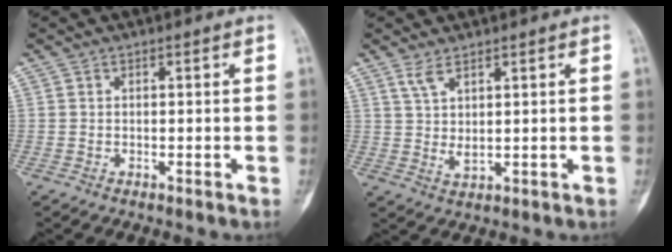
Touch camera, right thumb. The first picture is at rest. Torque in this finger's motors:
{"motor_torque": [-0.01, 0.03, 0.06, 0.00, 0.00]}